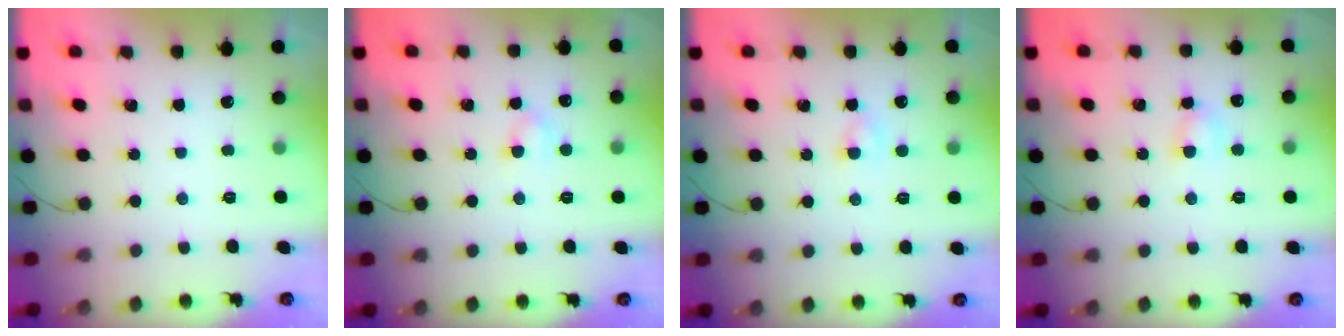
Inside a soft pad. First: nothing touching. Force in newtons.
{"total": 3.0, "press": 2.8, "slide": 1.0}
{"total": 1.0, "press": 0.8, "slide": 0.6}
{"total": 4.3, "press": 4.1, "slide": 1.3}